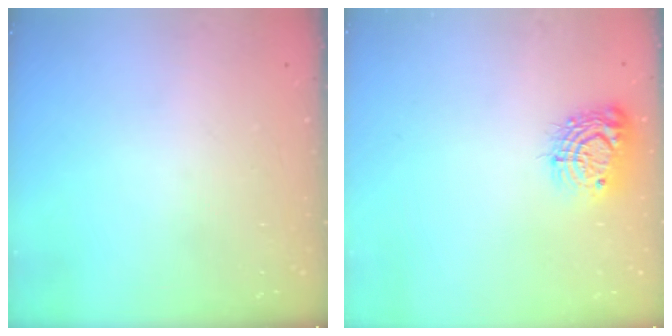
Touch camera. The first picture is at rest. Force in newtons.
{"total": 11.1, "press": 11.1, "slide": 0.8}